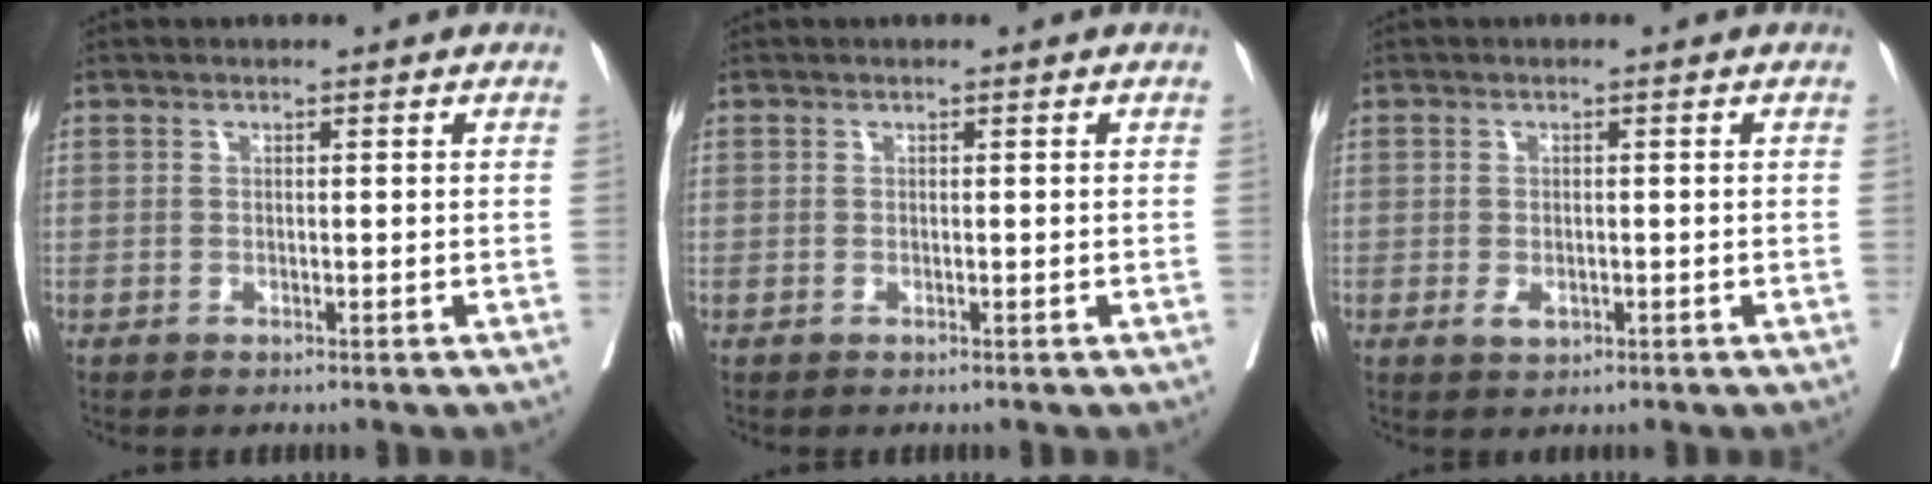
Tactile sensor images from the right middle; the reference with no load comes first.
{"total": 0.0}
{"total": 1.8, "force": [-0.6, 1.1, 1.3], "torque": [-0.021, -0.001, -0.005]}